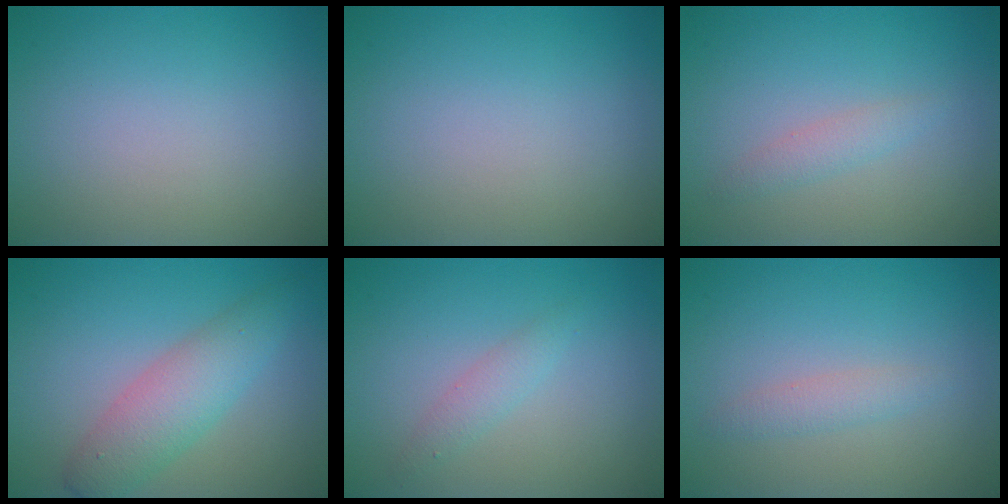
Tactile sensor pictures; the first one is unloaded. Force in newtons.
{"total": 0.0}
{"total": 1.3, "press": 1.3, "slide": 0.0}
{"total": 4.4, "press": 4.4, "slide": 0.1}
{"total": 1.5, "press": 1.5, "slide": 0.0}
{"total": 1.4, "press": 1.4, "slide": 0.0}